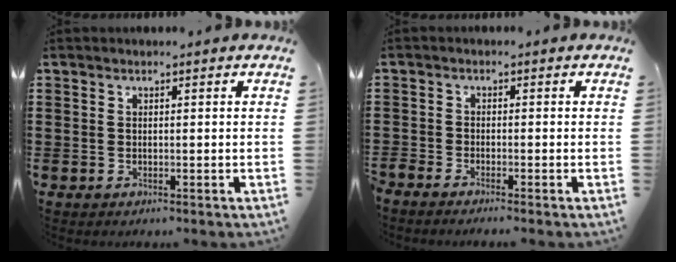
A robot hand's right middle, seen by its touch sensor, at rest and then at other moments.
{"total": 1.3, "force": [-1.3, 0.0, 0.3], "torque": [-0.015, -0.002, -0.027]}